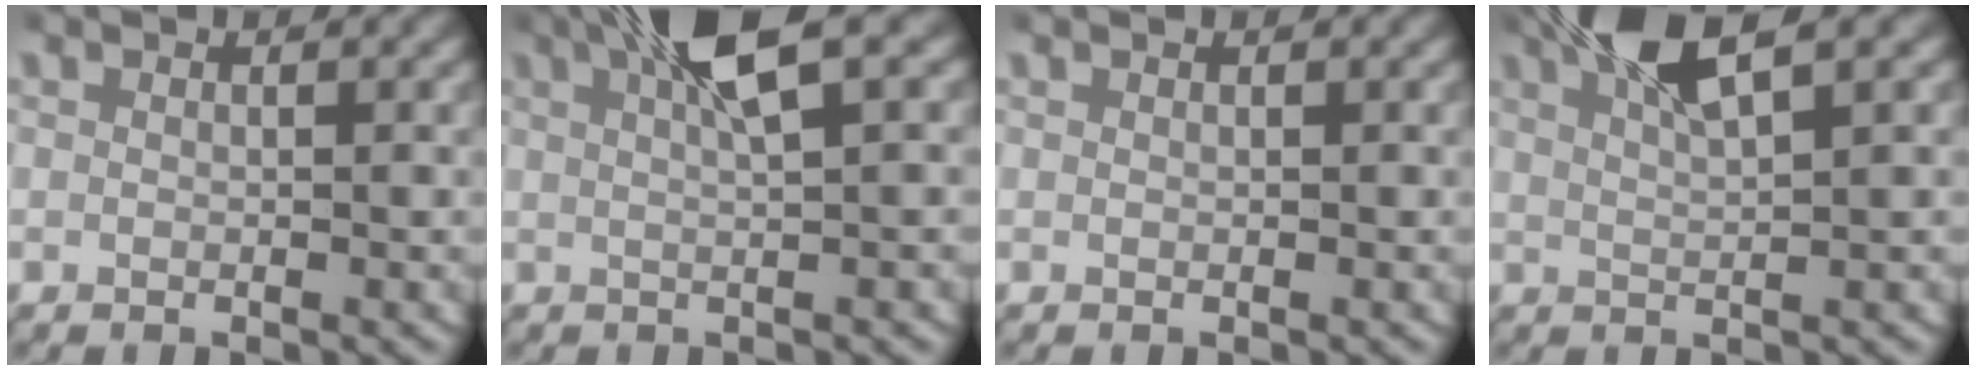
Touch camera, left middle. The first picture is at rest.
{"total": 5.3, "force": [2.6, 1.1, 4.5], "torque": [-0.081, 0.013, 0.038]}
{"total": 0.0}
{"total": 6.0, "force": [3.8, 1.5, 4.5], "torque": [-0.087, 0.007, 0.061]}